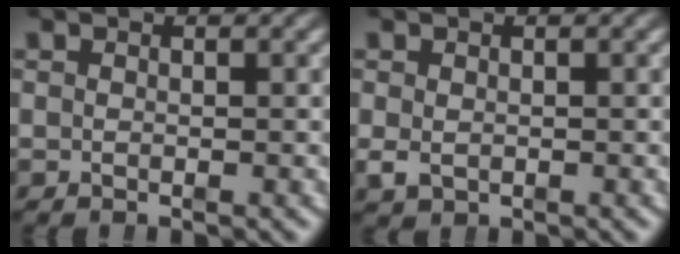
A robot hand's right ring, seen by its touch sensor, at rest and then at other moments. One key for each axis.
{"total": 1.2, "fx": -0.4, "fy": 0.8, "fz": 0.8, "tx": -0.024, "ty": -0.015, "tz": 0.005}